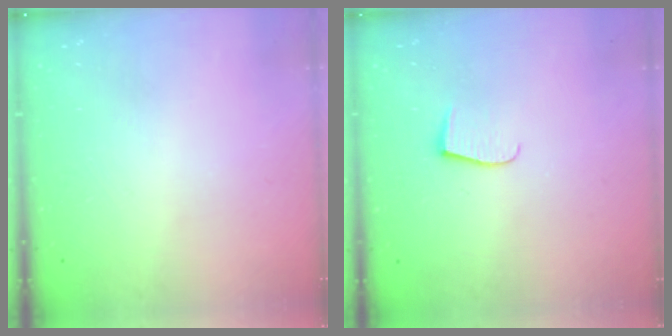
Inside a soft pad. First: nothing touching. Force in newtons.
{"total": 5.9, "press": 5.9, "slide": 0.4}